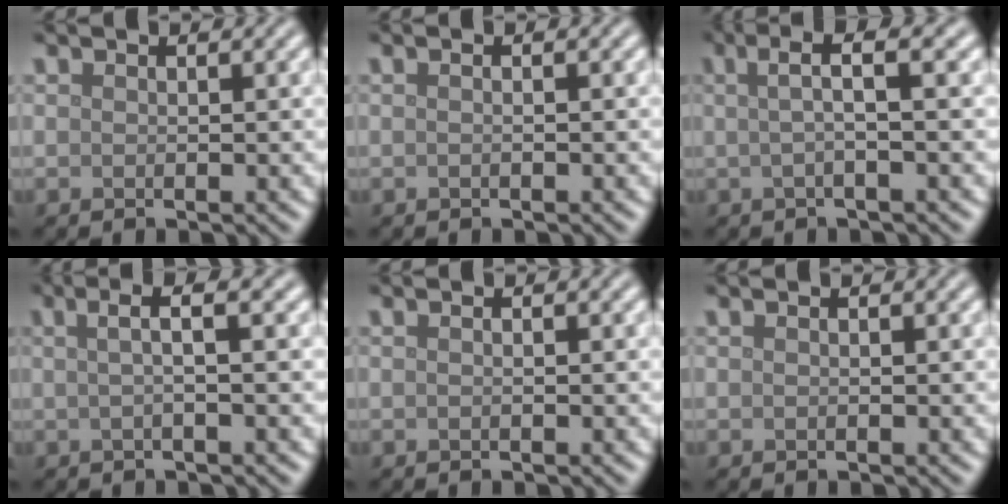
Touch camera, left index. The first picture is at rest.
{"total": 1.0, "force": [0.2, 0.4, 0.9], "torque": [-0.010, -0.011, -0.007]}
{"total": 3.2, "force": [0.7, 0.6, 3.1], "torque": [-0.049, 0.011, 0.008]}
{"total": 2.9, "force": [0.5, 0.7, 2.8], "torque": [-0.040, 0.009, 0.002]}
{"total": 0.7, "force": [0.1, 0.2, 0.6], "torque": [-0.013, -0.005, -0.006]}
{"total": 0.0}